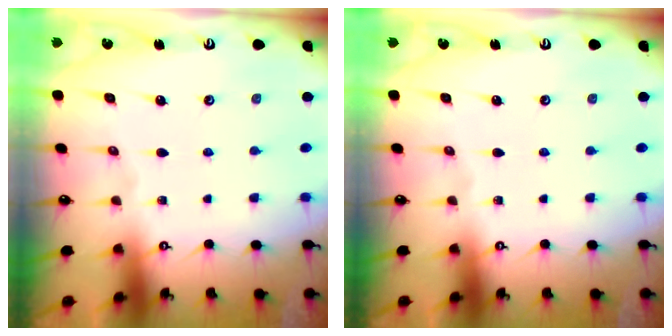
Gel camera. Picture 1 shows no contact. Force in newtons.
{"total": 0.0}